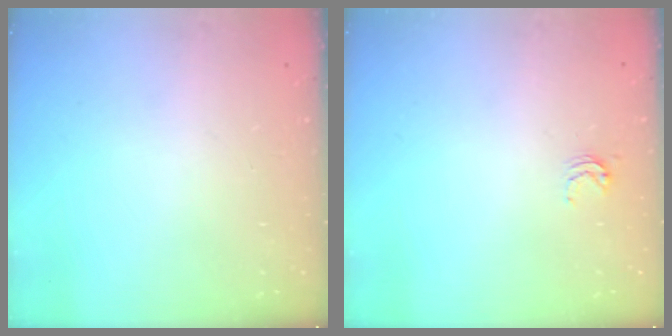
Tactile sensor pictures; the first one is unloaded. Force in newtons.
{"total": 3.3, "press": 3.3, "slide": 0.3}